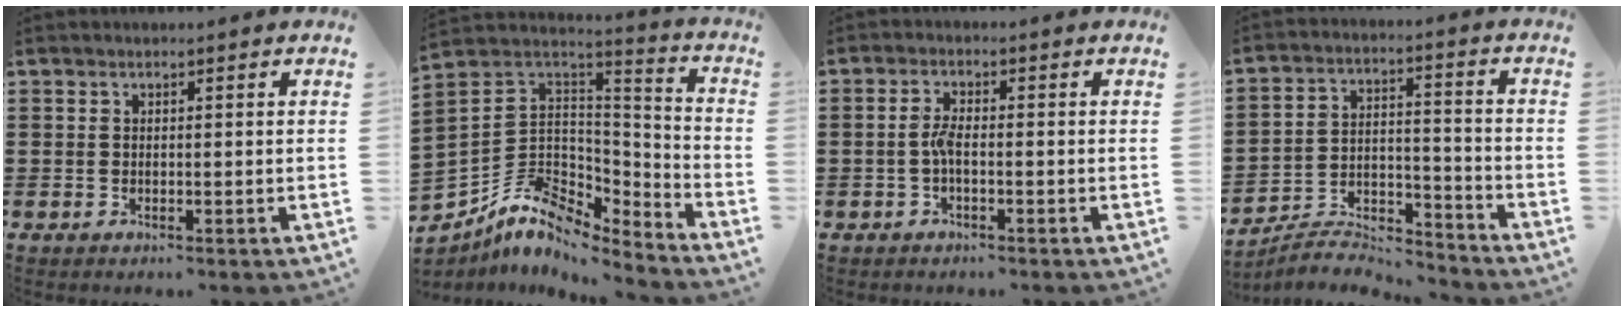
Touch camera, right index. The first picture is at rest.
{"total": 8.5, "force": [-5.8, 5.0, 3.8], "torque": [-0.091, 0.002, -0.109]}
{"total": 2.7, "force": [-0.7, 0.7, 2.5], "torque": [-0.055, 0.000, -0.016]}
{"total": 6.2, "force": [-6.1, 0.8, 0.9], "torque": [-0.019, 0.006, -0.121]}